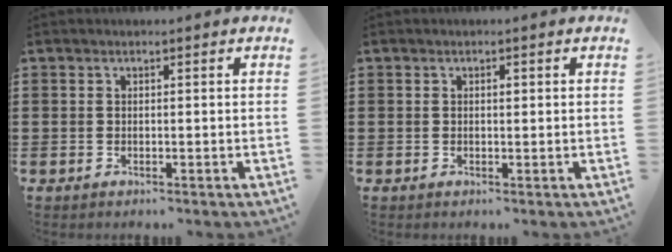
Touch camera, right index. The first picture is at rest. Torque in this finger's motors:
{"motor_torque": [0.31, -0.17, 0.00, 0.04]}